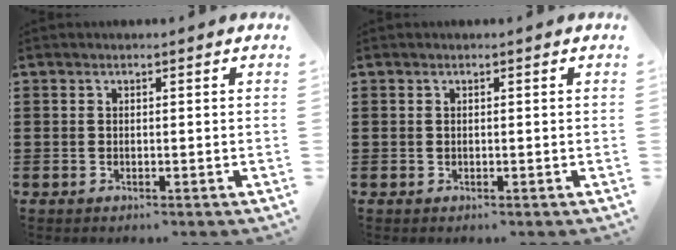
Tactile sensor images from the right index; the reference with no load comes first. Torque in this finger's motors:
{"motor_torque": [2.14, 0.00, 0.03, 0.02]}